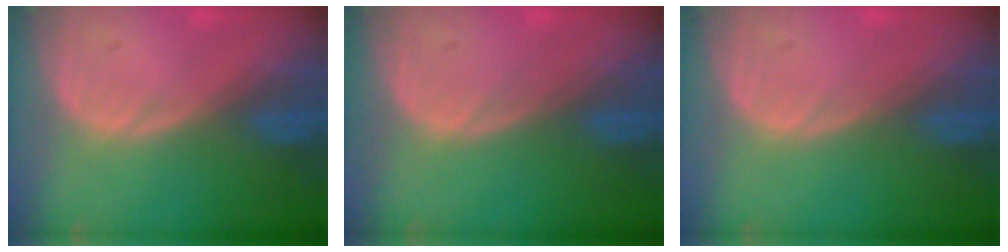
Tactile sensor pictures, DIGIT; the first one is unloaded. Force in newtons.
{"total": 0.0}
{"total": 0.0}